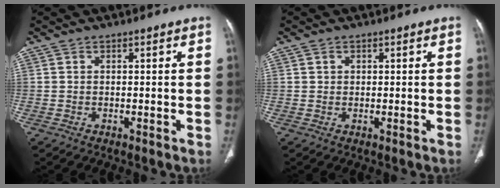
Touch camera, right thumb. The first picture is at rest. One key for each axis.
{"total": 0.9, "fx": 0.4, "fy": 0.8, "fz": 0.2, "tx": 0.003, "ty": 0.000, "tz": 0.005}